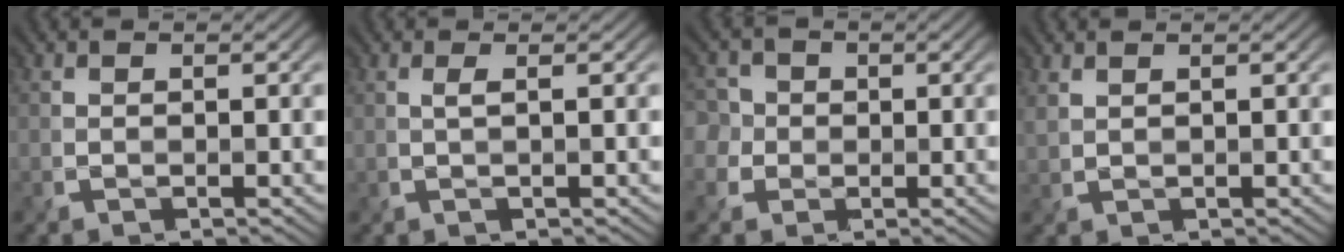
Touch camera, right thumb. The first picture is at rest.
{"total": 1.1, "force": [0.3, 0.3, 1.0], "torque": [-0.020, 0.006, 0.000]}
{"total": 4.2, "force": [0.6, 4.0, 1.2], "torque": [-0.046, 0.011, -0.013]}
{"total": 1.2, "force": [1.1, 0.3, 0.5], "torque": [-0.017, 0.000, 0.023]}